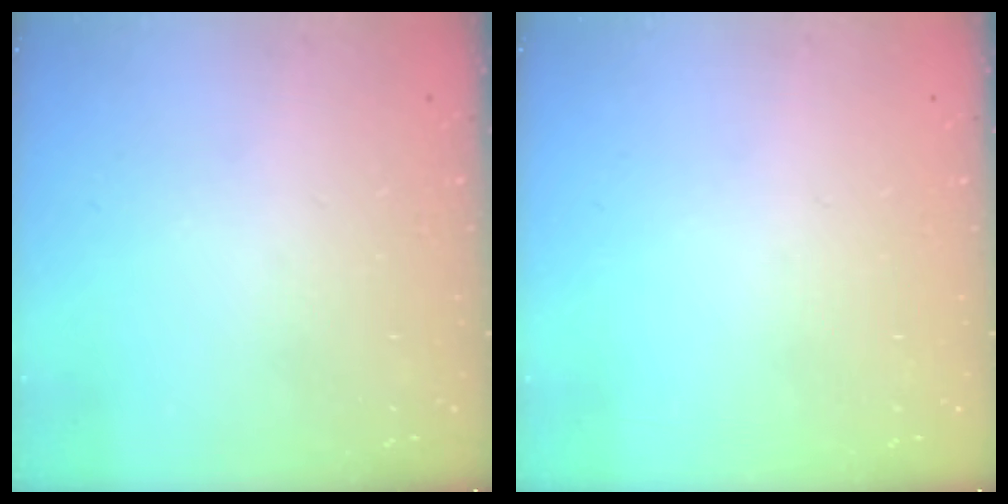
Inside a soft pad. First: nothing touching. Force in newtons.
{"total": 0.0}